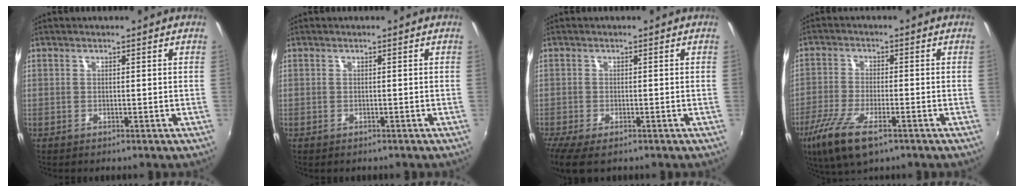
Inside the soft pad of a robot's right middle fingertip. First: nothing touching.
{"total": 0.6, "force": [-0.5, 0.3, 0.2], "torque": [-0.007, -0.003, -0.006]}
{"total": 6.5, "force": [-4.4, 2.2, 4.2], "torque": [-0.096, -0.034, -0.076]}
{"total": 10.6, "force": [-6.2, 3.4, 7.9], "torque": [-0.181, -0.035, -0.118]}